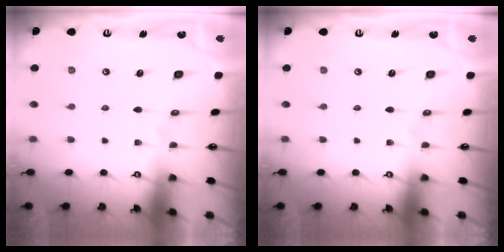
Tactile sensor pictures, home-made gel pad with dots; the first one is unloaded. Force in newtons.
{"total": 0.0}